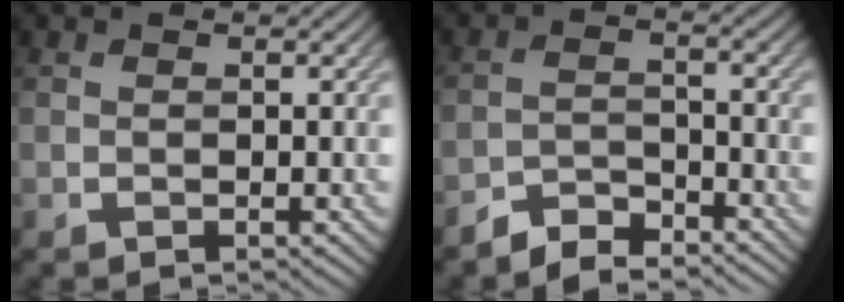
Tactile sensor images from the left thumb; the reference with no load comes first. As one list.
[{"total": 4.1, "force": [-3.8, 1.0, 1.1], "torque": [-0.019, 0.003, -0.076]}]